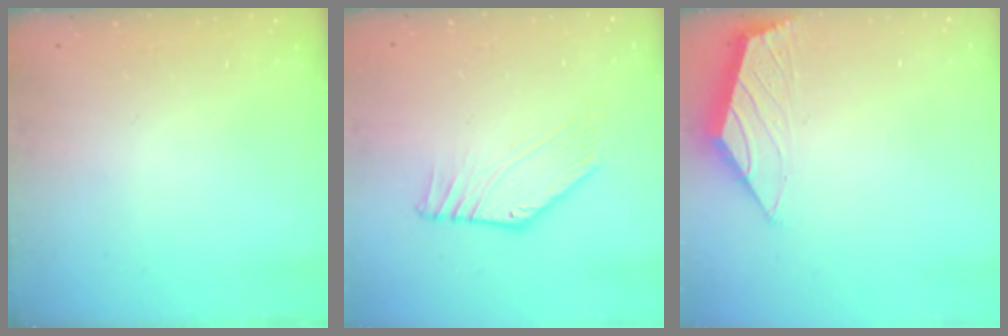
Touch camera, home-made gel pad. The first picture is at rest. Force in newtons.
{"total": 1.7, "press": 1.7, "slide": 0.4}
{"total": 1.5, "press": 1.5, "slide": 0.4}